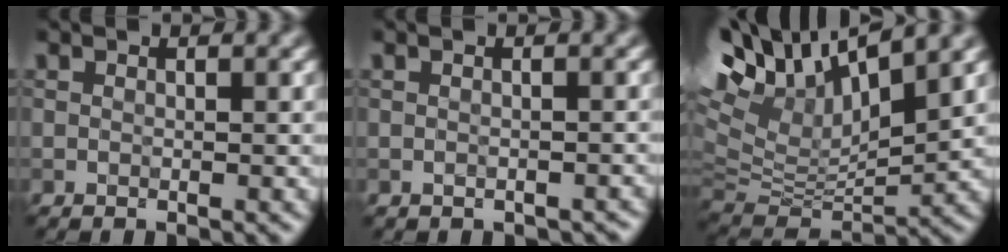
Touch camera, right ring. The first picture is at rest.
{"total": 0.9, "force": [-0.6, 0.6, 0.2], "torque": [-0.003, -0.006, -0.008]}
{"total": 13.8, "force": [8.0, 5.9, 9.6], "torque": [-0.215, 0.028, 0.148]}